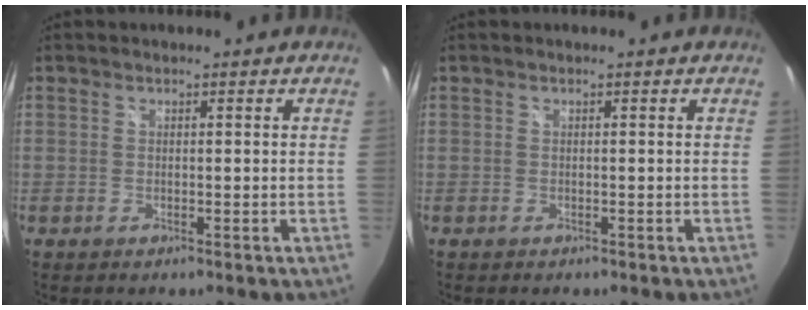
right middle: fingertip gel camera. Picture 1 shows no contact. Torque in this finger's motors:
{"motor_torque": [-0.37, -0.17, -0.02, 0.00]}